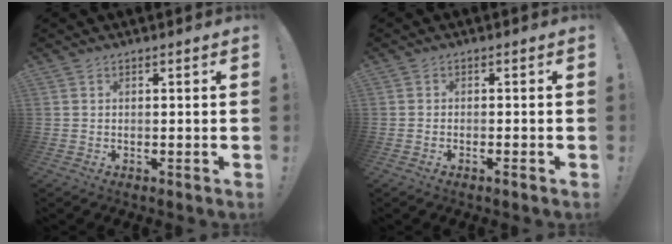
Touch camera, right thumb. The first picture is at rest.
{"total": 1.4, "force": [-1.0, 0.1, 1.0], "torque": [-0.022, 0.002, -0.017]}